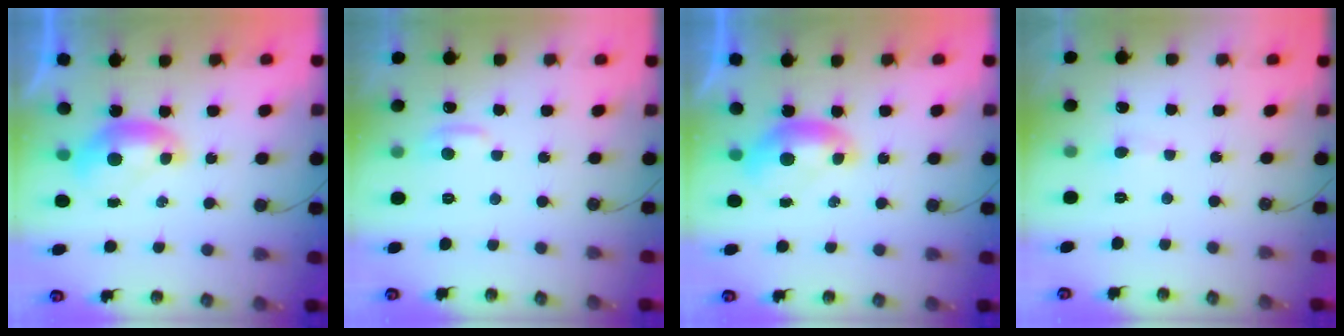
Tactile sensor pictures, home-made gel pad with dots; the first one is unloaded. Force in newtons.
{"total": 0.9, "press": 0.6, "slide": 0.7}
{"total": 0.0}
{"total": 0.7, "press": 0.4, "slide": 0.5}